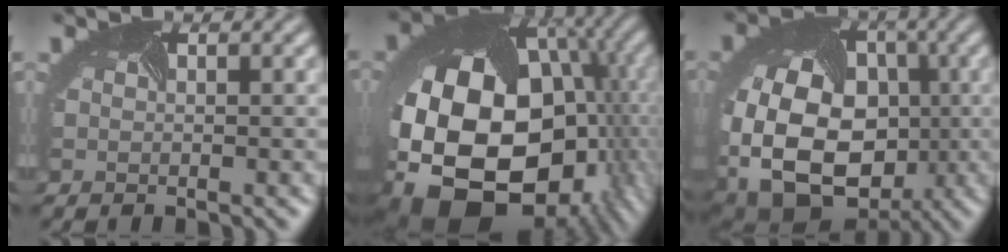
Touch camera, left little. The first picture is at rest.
{"total": 21.5, "force": [-6.5, 15.1, 13.8], "torque": [-0.297, -0.056, -0.082]}
{"total": 18.2, "force": [-3.5, 14.0, 11.2], "torque": [-0.220, -0.038, -0.053]}